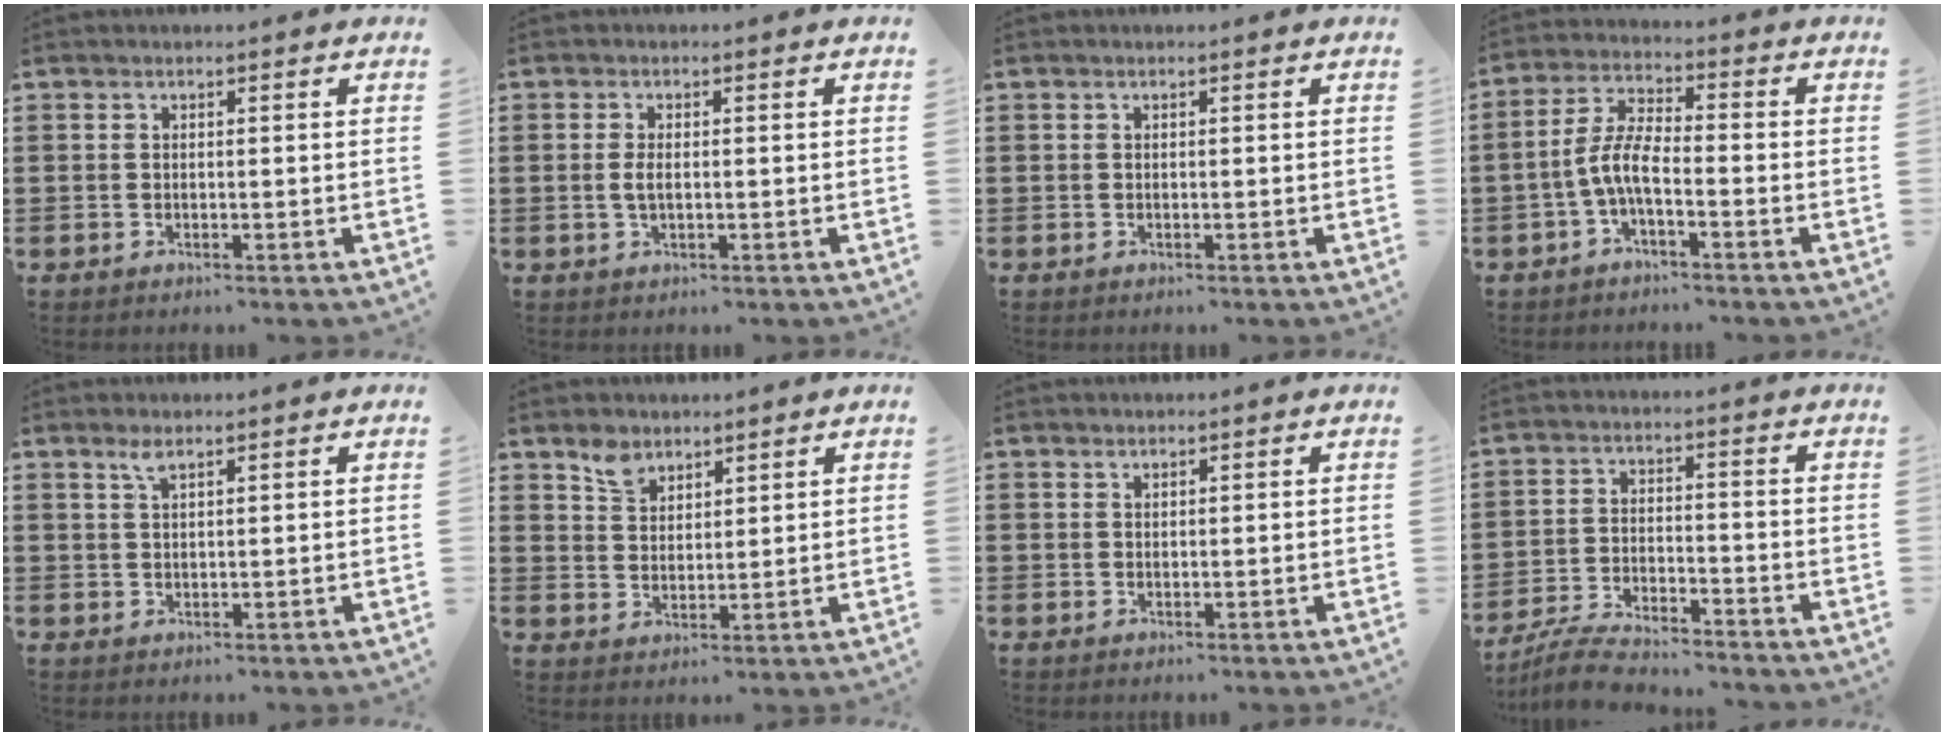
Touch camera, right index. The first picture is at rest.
{"total": 2.1, "force": [0.0, 0.8, 1.9], "torque": [-0.045, -0.001, -0.004]}
{"total": 0.0}
{"total": 6.1, "force": [-2.3, 1.8, 5.3], "torque": [-0.128, -0.006, -0.050]}
{"total": 1.8, "force": [1.3, 0.4, 1.2], "torque": [-0.027, 0.001, 0.024]}
{"total": 4.0, "force": [3.1, 2.3, 1.0], "torque": [-0.023, 0.003, 0.060]}
{"total": 0.8, "force": [0.8, 0.4, 0.0], "torque": [-0.001, 0.001, 0.015]}
{"total": 5.6, "force": [-5.4, 0.7, 1.6], "torque": [-0.039, 0.002, -0.106]}